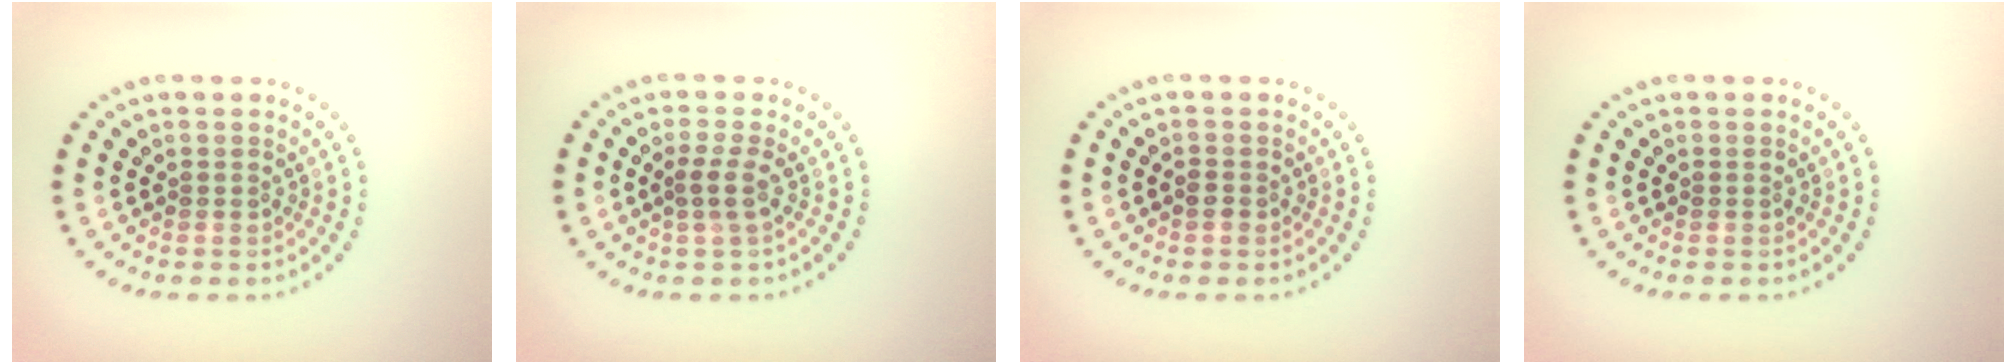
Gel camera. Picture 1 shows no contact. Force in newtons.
{"total": 1.8, "press": 1.2, "slide": 1.3}
{"total": 0.8, "press": 0.7, "slide": 0.4}
{"total": 0.0}